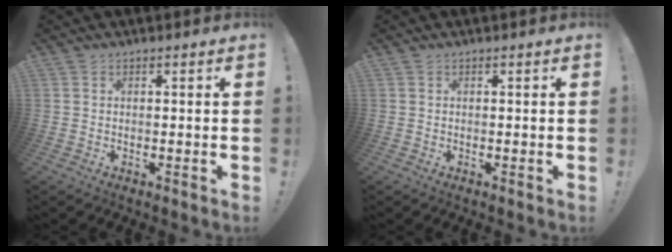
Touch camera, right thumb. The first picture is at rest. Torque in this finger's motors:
{"motor_torque": [0.00, 0.00, -0.01, 0.00, 0.00]}